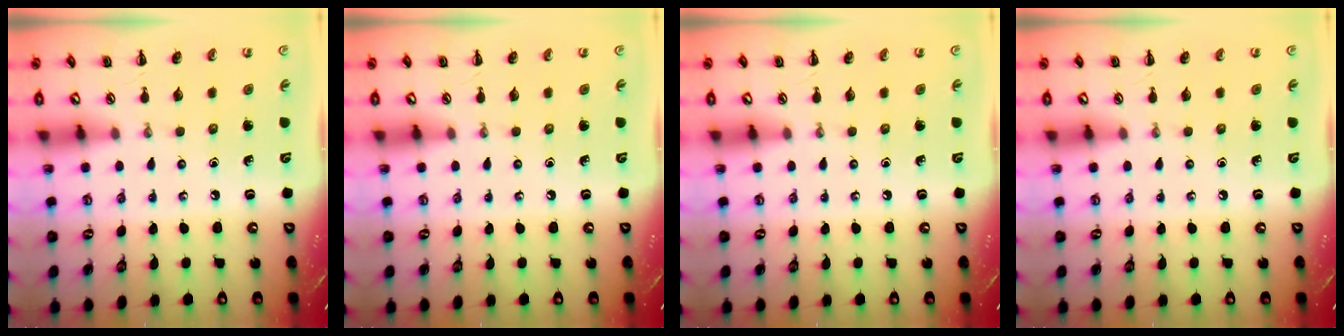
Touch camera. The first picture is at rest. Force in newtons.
{"total": 0.0}
{"total": 0.0}
{"total": 0.0}